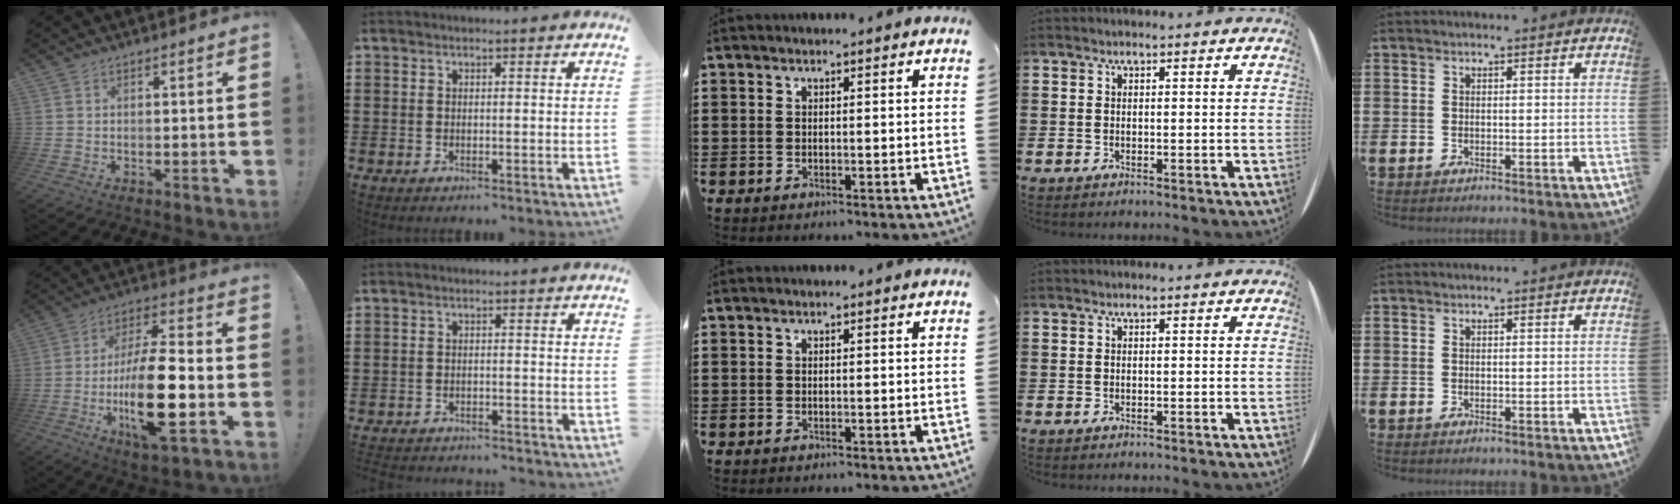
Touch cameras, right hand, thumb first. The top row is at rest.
{"thumb": {"total": 21.1, "force": [-5.3, 6.7, 19.3], "torque": [-0.365, 0.008, -0.087]}, "index": {"total": 1.8, "force": [-1.8, 0.2, -0.1], "torque": [-0.004, 0.002, -0.040]}}